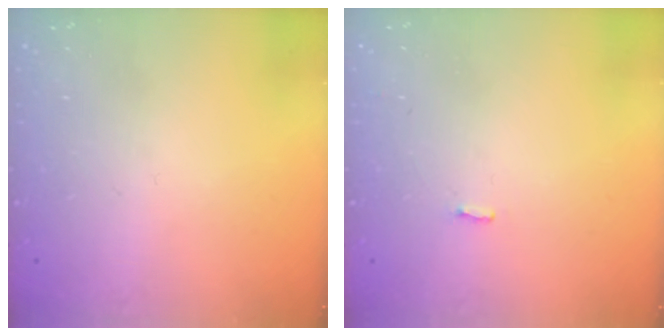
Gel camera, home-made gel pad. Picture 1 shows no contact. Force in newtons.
{"total": 1.6, "press": 1.6, "slide": 0.2}